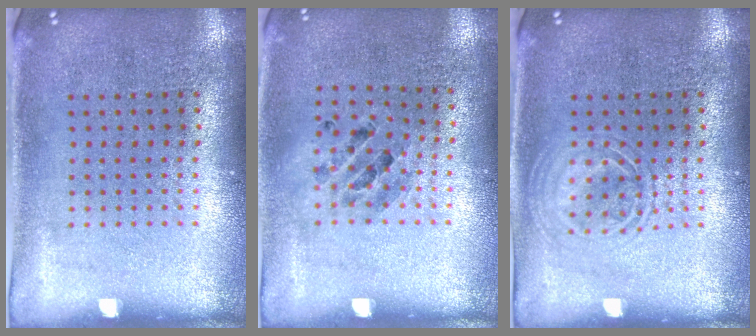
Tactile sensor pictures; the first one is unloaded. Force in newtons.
{"total": 0.8, "press": 0.8, "slide": 0.0}
{"total": 2.1, "press": 2.1, "slide": 0.3}